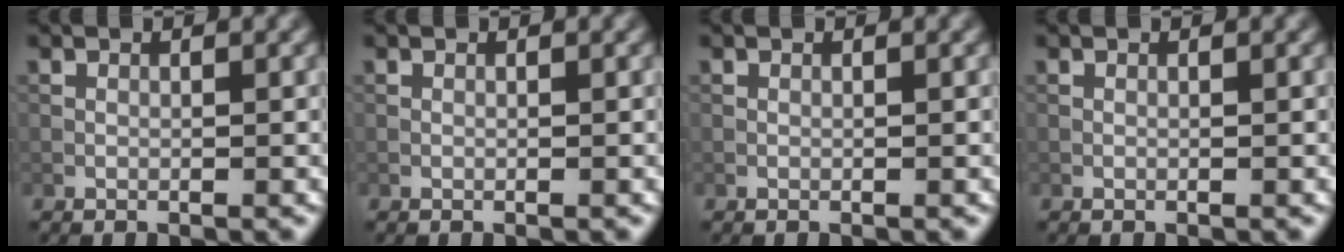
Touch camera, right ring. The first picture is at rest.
{"total": 0.0}
{"total": 0.0}
{"total": 0.0}